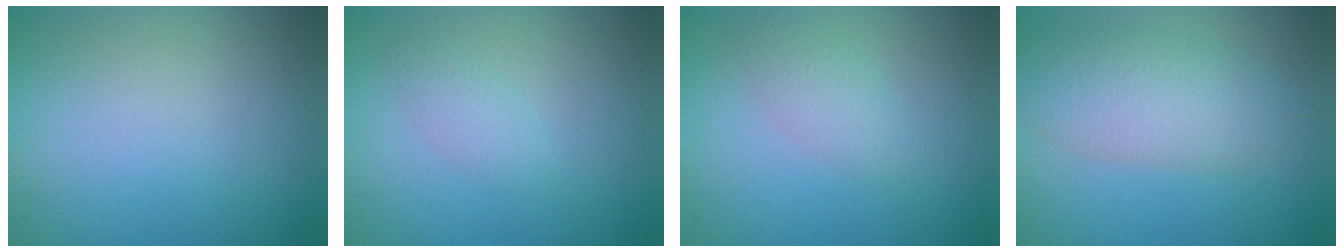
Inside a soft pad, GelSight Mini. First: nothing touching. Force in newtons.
{"total": 1.3, "press": 1.3, "slide": 0.0}
{"total": 2.0, "press": 2.0, "slide": 0.1}
{"total": 5.2, "press": 5.2, "slide": 0.3}